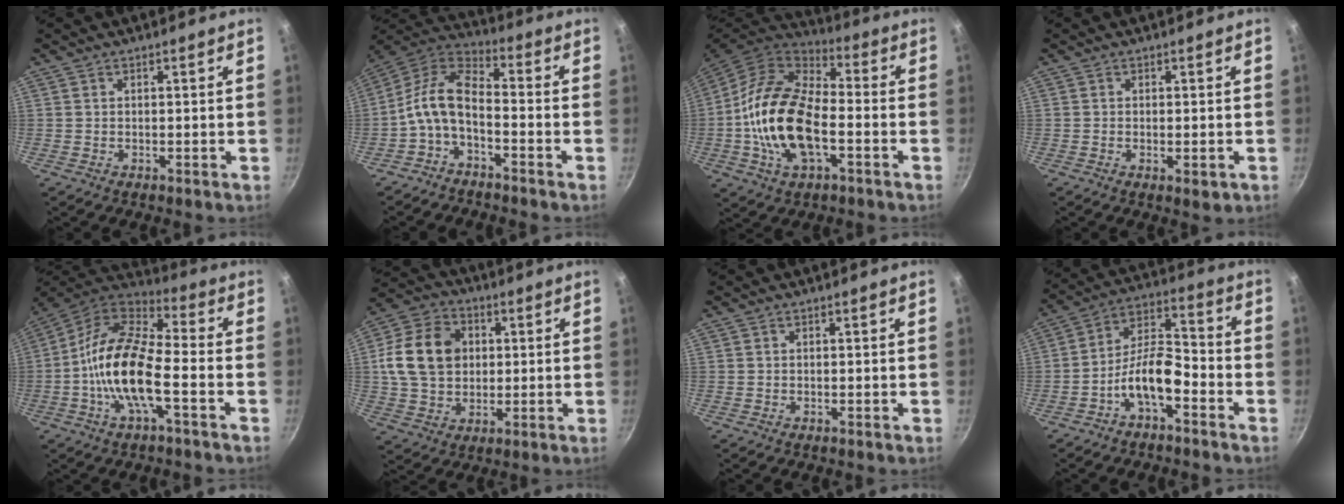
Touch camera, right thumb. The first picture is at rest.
{"total": 10.6, "force": [-3.7, 5.3, 8.4], "torque": [-0.176, 0.055, -0.083]}
{"total": 19.5, "force": [-3.6, 10.5, 16.0], "torque": [-0.293, 0.028, -0.079]}
{"total": 2.5, "force": [-0.8, 0.9, 2.2], "torque": [-0.038, -0.007, -0.011]}
{"total": 16.5, "force": [-4.1, 6.2, 14.7], "torque": [-0.278, 0.042, -0.099]}
{"total": 15.3, "force": [2.3, 11.9, 9.3], "torque": [-0.143, 0.014, 0.035]}
{"total": 0.0}
{"total": 10.0, "force": [-4.9, 4.2, 7.6], "torque": [-0.126, 0.055, -0.095]}